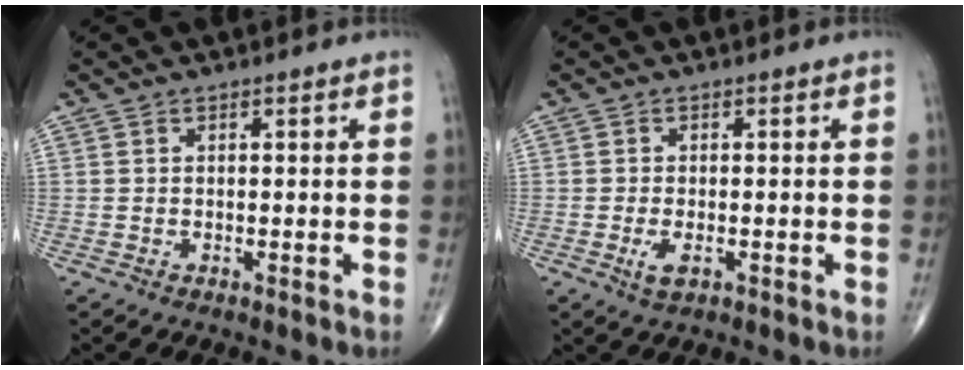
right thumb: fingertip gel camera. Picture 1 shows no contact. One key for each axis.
{"total": 2.7, "fx": -0.9, "fy": 1.3, "fz": 2.2, "tx": -0.045, "ty": -0.003, "tz": -0.013}